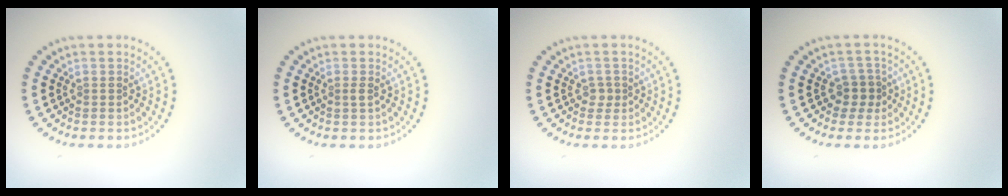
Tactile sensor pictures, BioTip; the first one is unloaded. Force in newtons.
{"total": 0.6, "press": 0.4, "slide": 0.4}
{"total": 0.9, "press": 0.7, "slide": 0.5}
{"total": 1.8, "press": 1.5, "slide": 1.1}